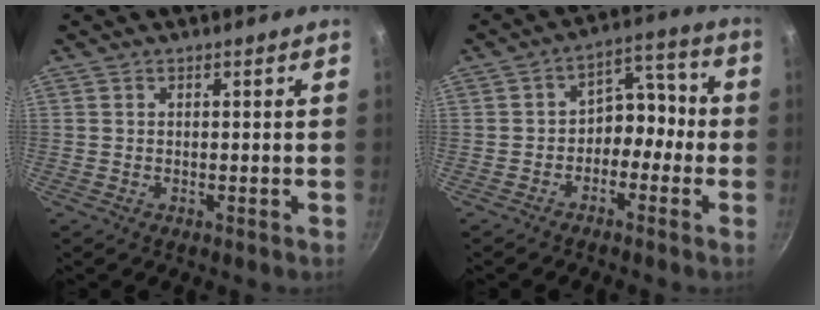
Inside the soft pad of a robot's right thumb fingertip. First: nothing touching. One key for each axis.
{"total": 7.7, "fx": -2.3, "fy": 5.7, "fz": 4.7, "tx": -0.022, "ty": 0.056, "tz": -0.045}